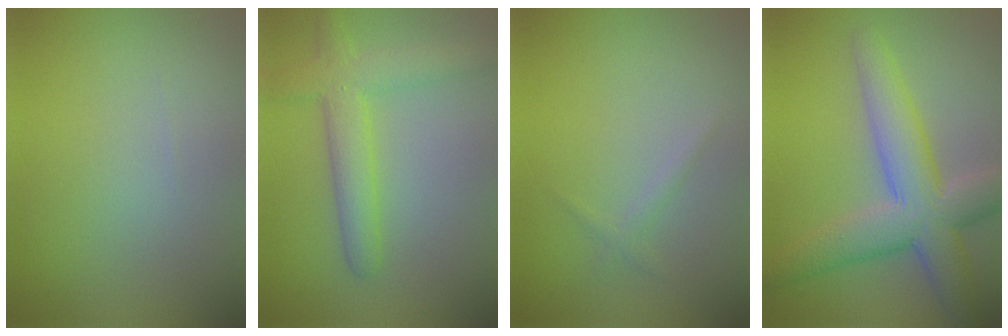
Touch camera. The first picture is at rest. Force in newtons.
{"total": 4.4, "press": 4.4, "slide": 0.2}
{"total": 0.8, "press": 0.8, "slide": 0.1}
{"total": 7.3, "press": 7.3, "slide": 0.4}